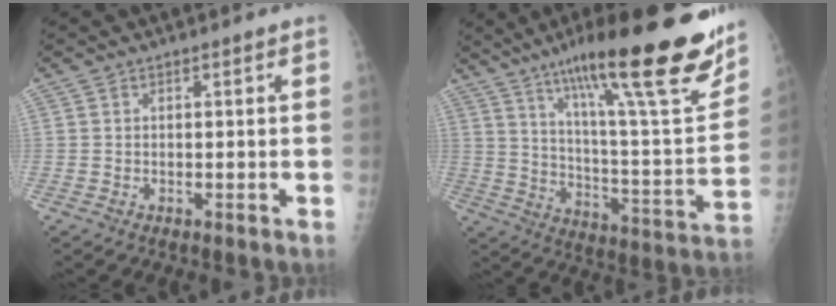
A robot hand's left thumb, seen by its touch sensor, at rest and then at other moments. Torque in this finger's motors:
{"motor_torque": [1.15, 0.05, 1.33, -1.44, 0.23]}